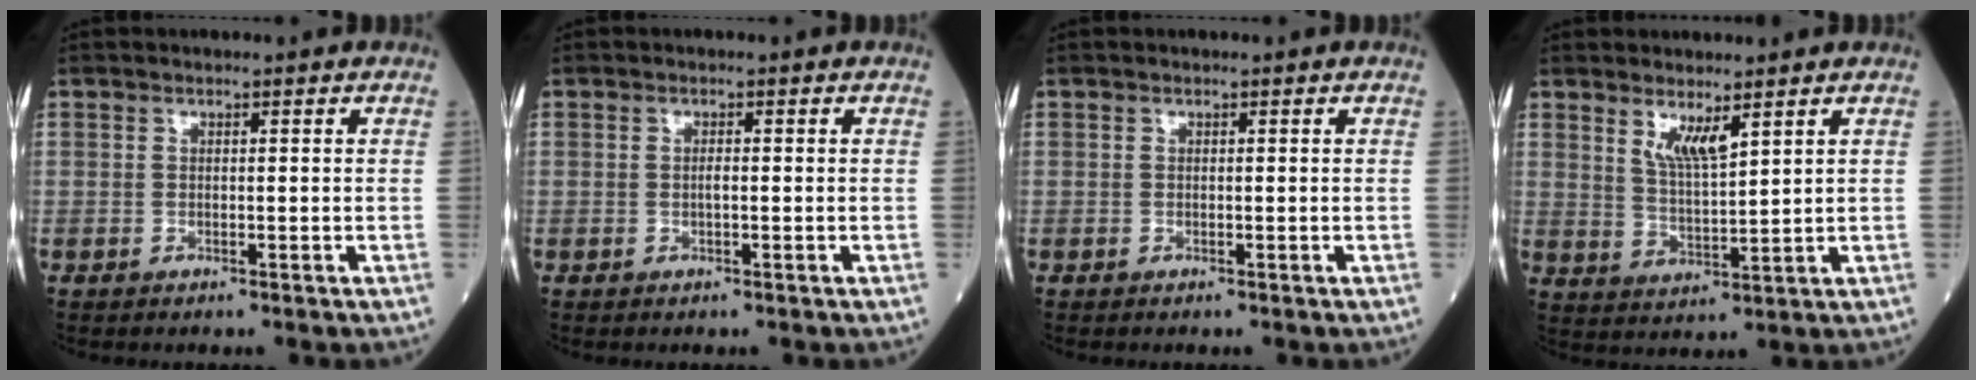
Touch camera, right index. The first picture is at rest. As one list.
[{"total": 0.8, "force": [-0.2, 0.1, 0.8], "torque": [-0.020, 0.000, -0.003]}, {"total": 0.0}, {"total": 4.6, "force": [2.9, 0.6, 3.5], "torque": [-0.076, -0.012, 0.062]}]